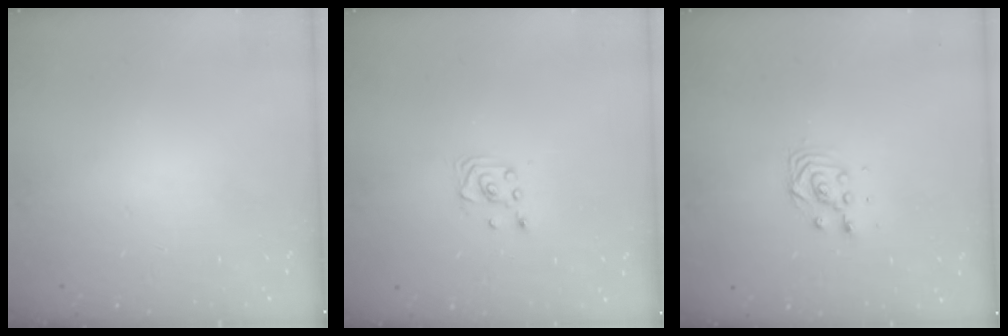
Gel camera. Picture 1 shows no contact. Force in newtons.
{"total": 2.6, "press": 2.6, "slide": 0.2}
{"total": 5.3, "press": 5.2, "slide": 0.2}